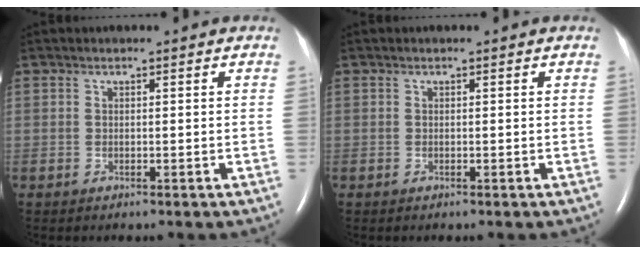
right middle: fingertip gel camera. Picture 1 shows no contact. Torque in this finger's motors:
{"motor_torque": [0.04, -0.02, 0.01, 0.00]}